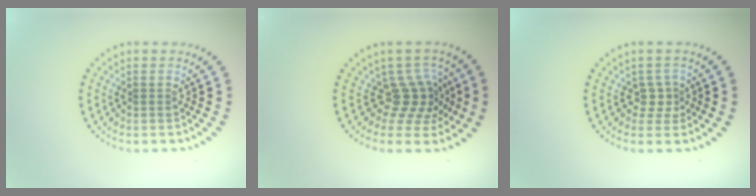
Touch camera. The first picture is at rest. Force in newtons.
{"total": 3.3, "press": 2.3, "slide": 2.4}
{"total": 1.7, "press": 1.1, "slide": 1.3}